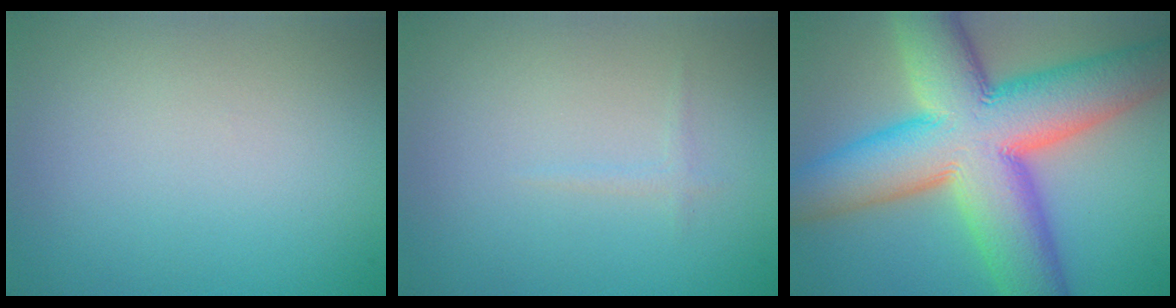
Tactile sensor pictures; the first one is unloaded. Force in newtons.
{"total": 0.6, "press": 0.6, "slide": 0.0}
{"total": 15.7, "press": 15.7, "slide": 0.4}